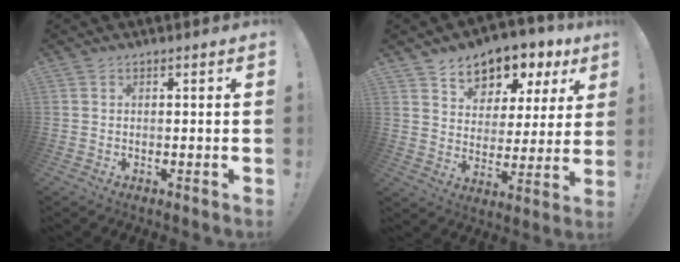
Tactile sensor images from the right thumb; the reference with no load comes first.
{"total": 8.5, "force": [6.2, 5.3, 2.2], "torque": [-0.026, -0.056, 0.111]}